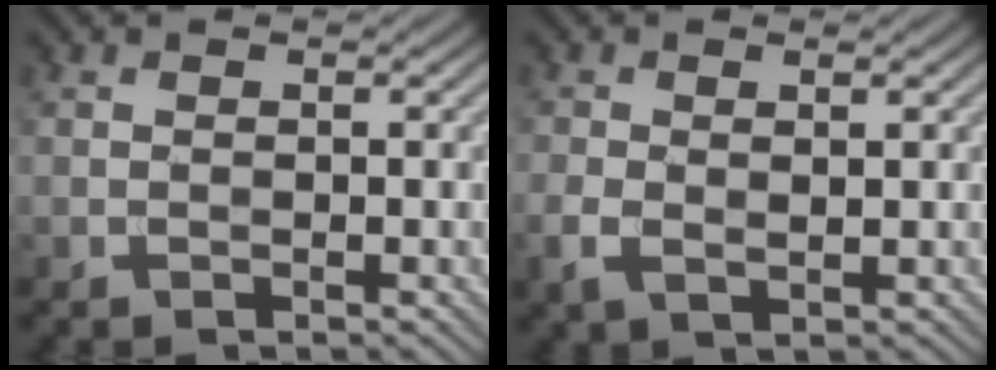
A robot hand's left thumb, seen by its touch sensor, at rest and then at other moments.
{"total": 2.5, "force": [0.2, 1.0, 2.3], "torque": [-0.053, -0.002, 0.003]}